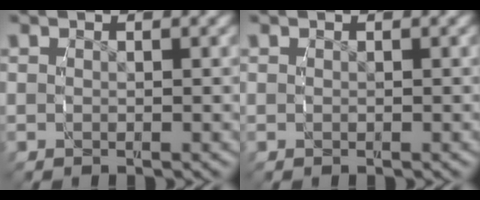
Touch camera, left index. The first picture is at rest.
{"total": 0.0}